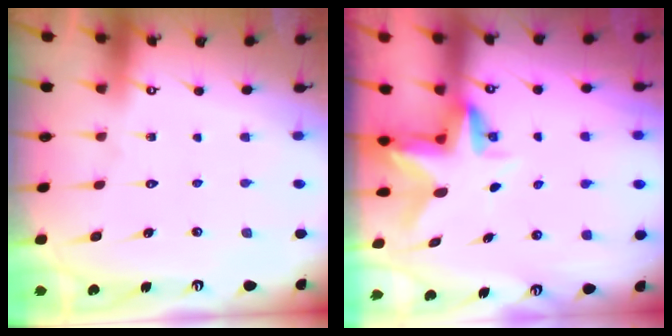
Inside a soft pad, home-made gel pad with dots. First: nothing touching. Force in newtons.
{"total": 3.8, "press": 3.8, "slide": 0.5}